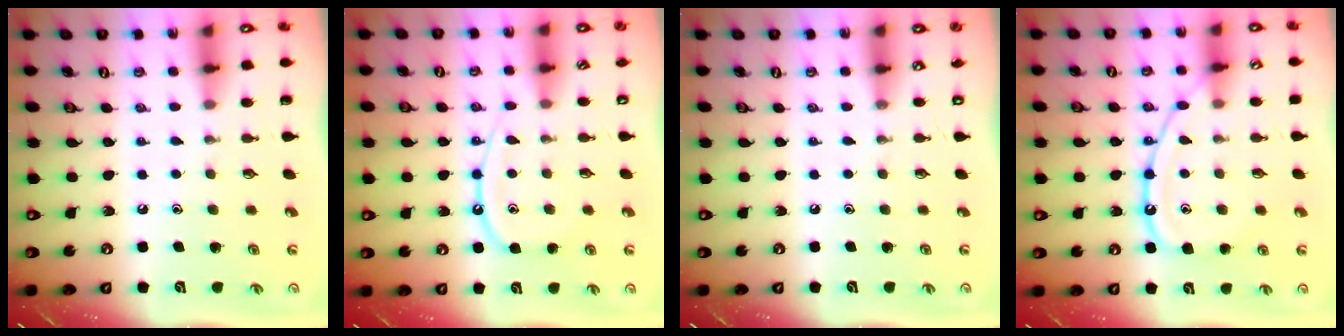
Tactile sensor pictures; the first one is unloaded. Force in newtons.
{"total": 11.4, "press": 11.4, "slide": 0.9}
{"total": 0.0}
{"total": 12.9, "press": 12.8, "slide": 1.3}